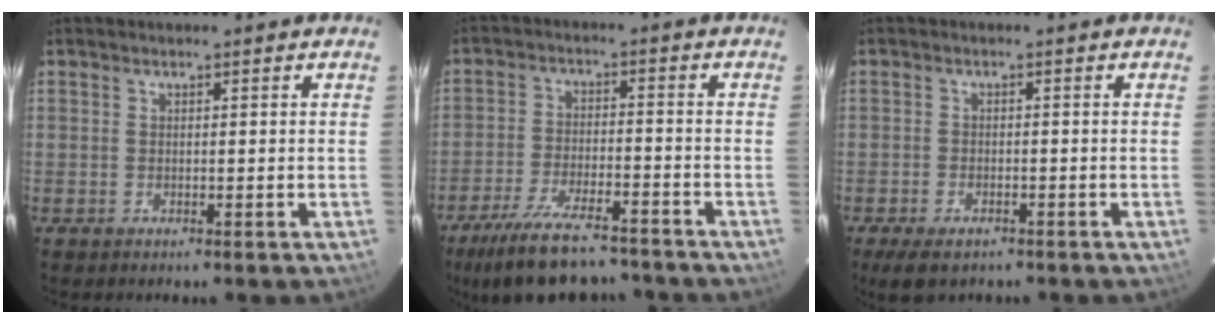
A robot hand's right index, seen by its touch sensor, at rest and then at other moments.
{"total": 16.8, "force": [-14.0, 5.0, 7.9], "torque": [-0.170, -0.017, -0.221]}
{"total": 5.5, "force": [-3.9, 2.6, 2.9], "torque": [-0.074, -0.016, -0.064]}